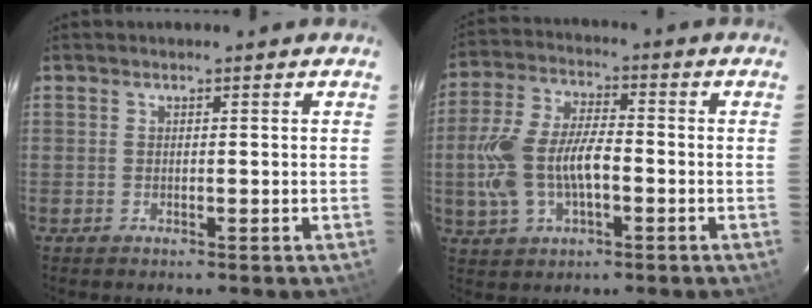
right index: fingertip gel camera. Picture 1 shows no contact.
{"total": 12.8, "force": [-2.4, 6.5, 10.8], "torque": [-0.234, 0.007, -0.042]}